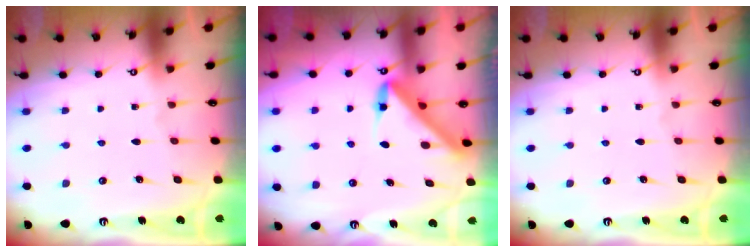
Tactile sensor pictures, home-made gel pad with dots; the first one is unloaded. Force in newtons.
{"total": 4.2, "press": 4.2, "slide": 0.2}
{"total": 0.0}